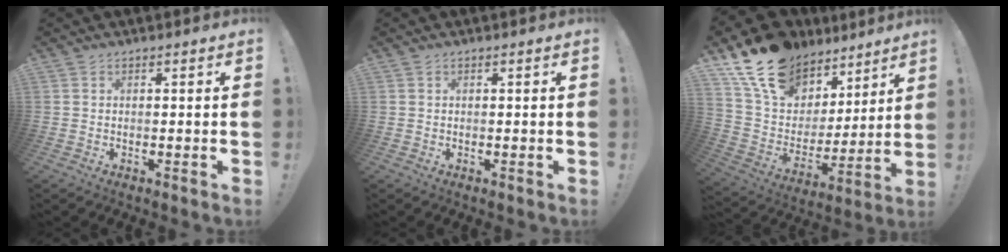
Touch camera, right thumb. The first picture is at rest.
{"total": 0.0}
{"total": 19.2, "force": [14.5, 10.6, 6.7], "torque": [-0.120, -0.100, 0.279]}